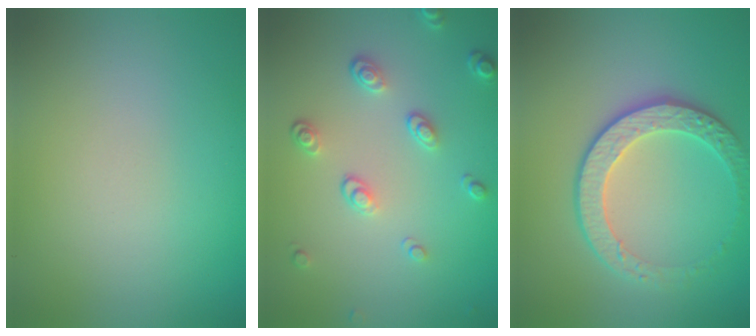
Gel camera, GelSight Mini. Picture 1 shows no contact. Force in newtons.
{"total": 2.6, "press": 1.7, "slide": 2.0}
{"total": 3.7, "press": 3.4, "slide": 1.5}